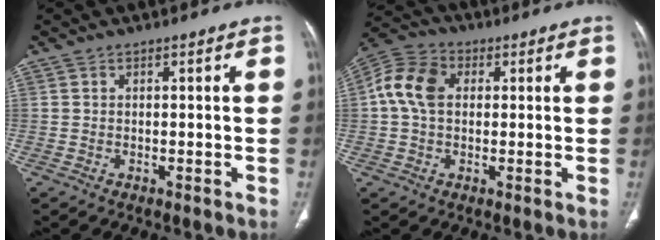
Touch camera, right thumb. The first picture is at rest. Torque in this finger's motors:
{"motor_torque": [0.22, 0.46, 0.94, 0.04, 0.08]}